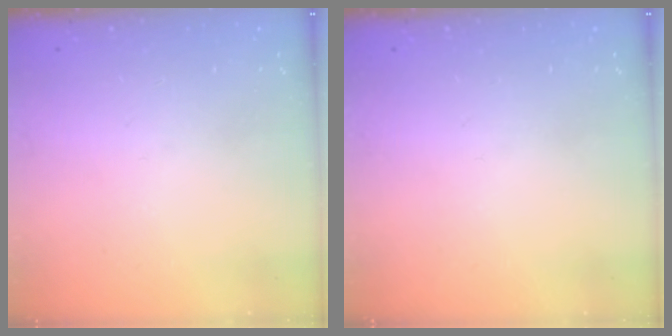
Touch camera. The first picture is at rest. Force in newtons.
{"total": 0.0}